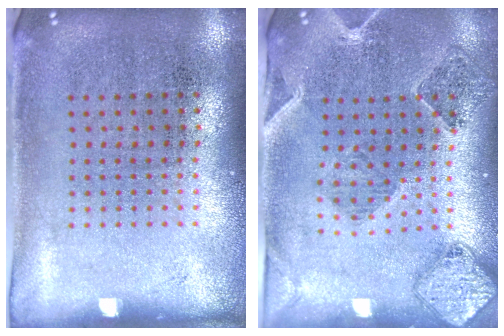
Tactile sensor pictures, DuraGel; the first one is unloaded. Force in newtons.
{"total": 0.9, "press": 0.9, "slide": 0.2}